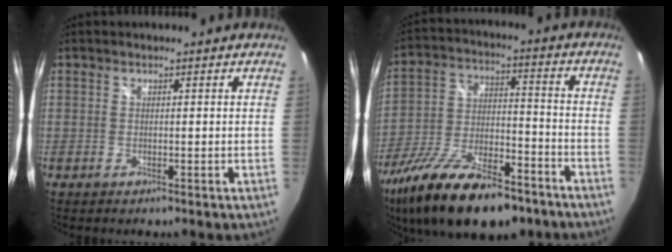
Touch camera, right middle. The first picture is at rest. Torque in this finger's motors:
{"motor_torque": [1.18, -0.96, 0.38, 0.20]}